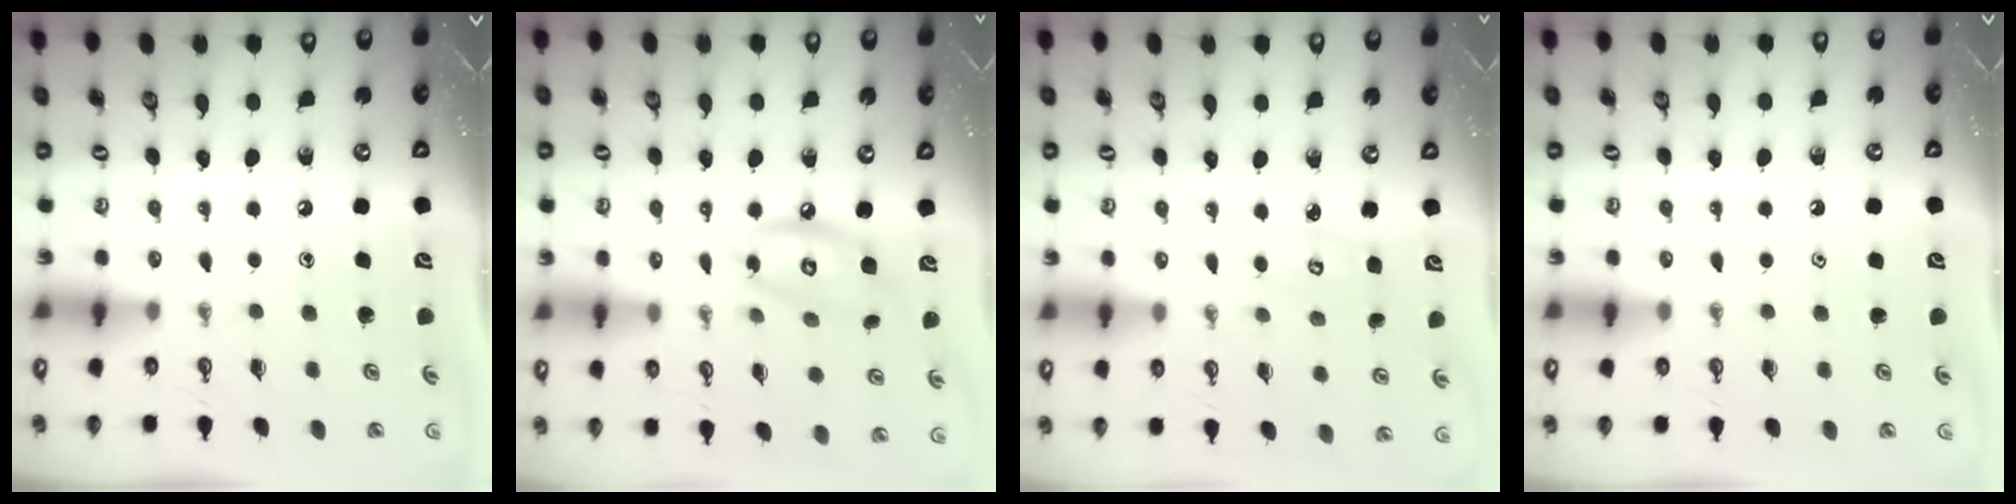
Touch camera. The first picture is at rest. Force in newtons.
{"total": 10.0, "press": 10.0, "slide": 0.8}
{"total": 2.9, "press": 2.9, "slide": 0.2}
{"total": 0.9, "press": 0.7, "slide": 0.5}